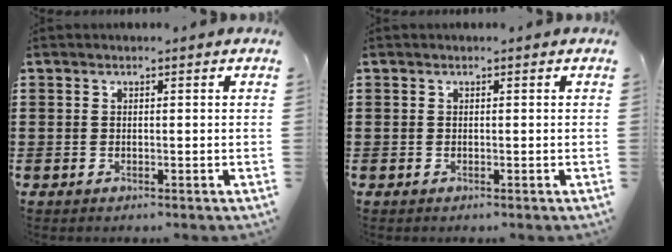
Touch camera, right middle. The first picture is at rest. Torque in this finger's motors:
{"motor_torque": [-0.02, -0.02, 0.05, -0.01]}